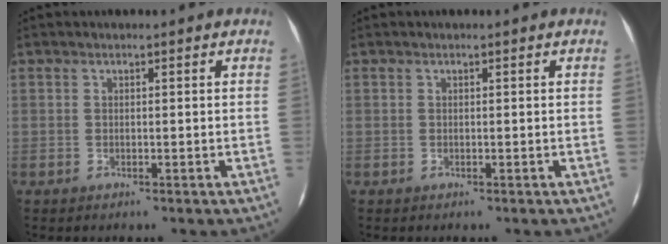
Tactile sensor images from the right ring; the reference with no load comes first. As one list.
[{"total": 0.0}]